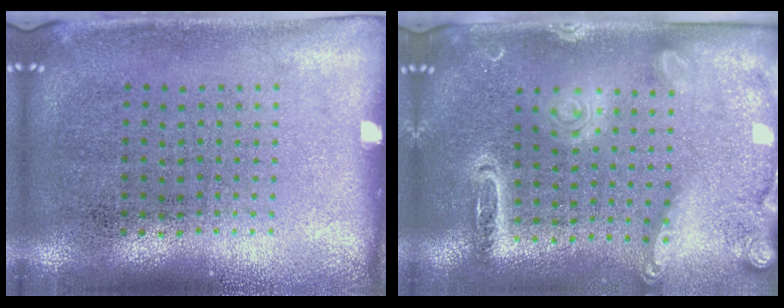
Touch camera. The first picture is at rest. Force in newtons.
{"total": 2.2, "press": 1.9, "slide": 1.1}